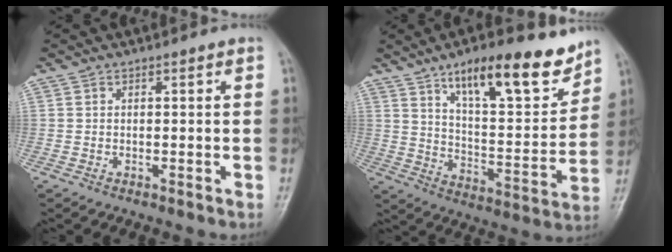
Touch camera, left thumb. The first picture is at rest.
{"total": 18.4, "force": [12.2, 5.7, 12.4], "torque": [-0.151, -0.068, 0.201]}